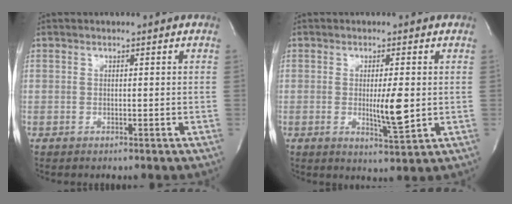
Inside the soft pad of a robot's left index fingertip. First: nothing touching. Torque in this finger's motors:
{"motor_torque": [0.05, 0.01, 0.18, 0.04]}